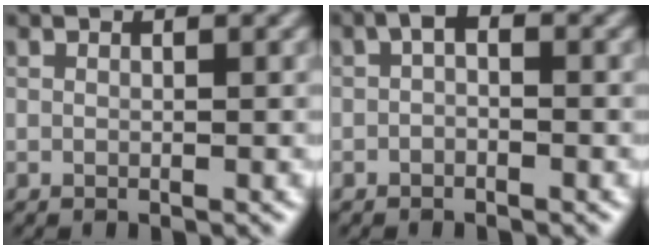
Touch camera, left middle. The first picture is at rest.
{"total": 1.0, "force": [-0.5, 0.5, 0.8], "torque": [-0.018, 0.003, -0.011]}